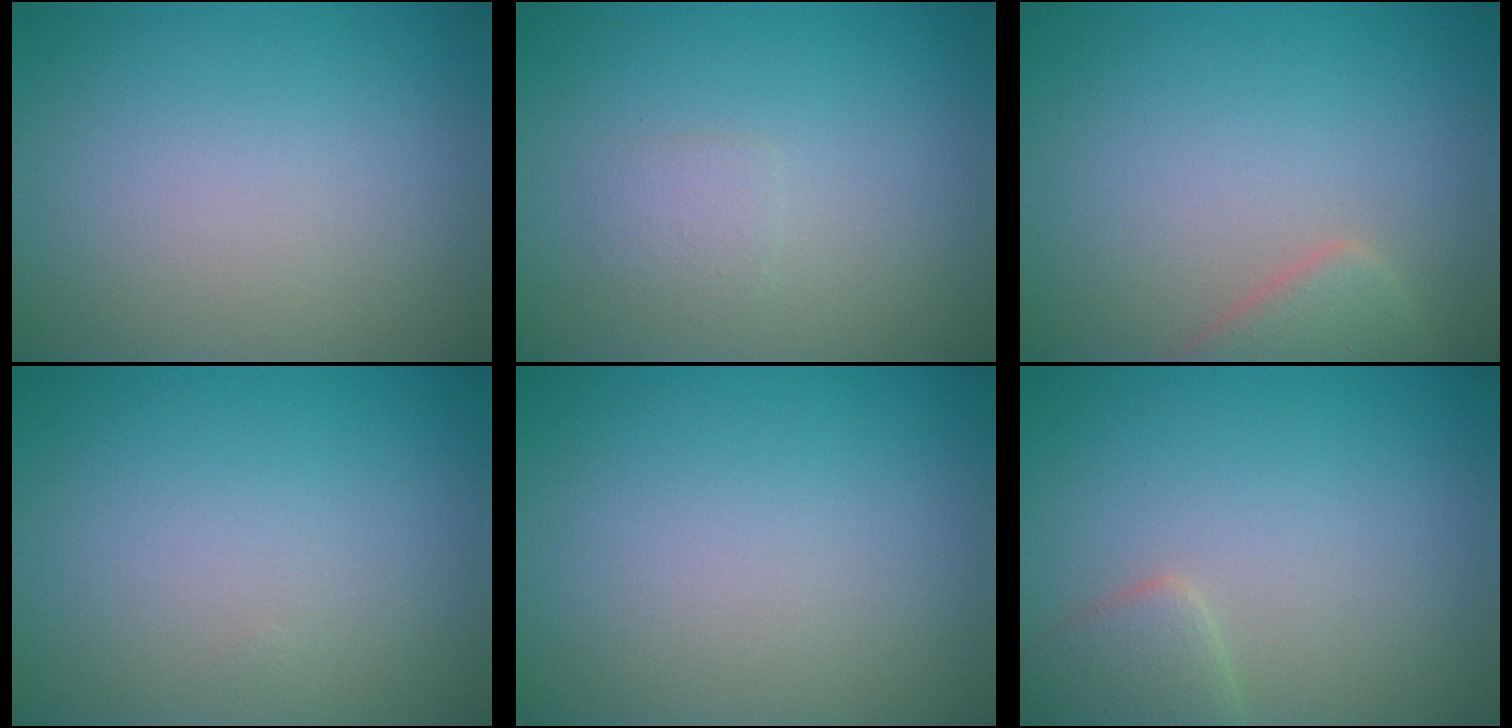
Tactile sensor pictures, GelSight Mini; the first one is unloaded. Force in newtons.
{"total": 1.1, "press": 1.1, "slide": 0.0}
{"total": 2.8, "press": 2.8, "slide": 0.2}
{"total": 0.0}
{"total": 0.0}
{"total": 2.3, "press": 2.3, "slide": 0.2}